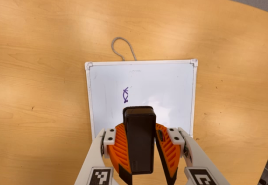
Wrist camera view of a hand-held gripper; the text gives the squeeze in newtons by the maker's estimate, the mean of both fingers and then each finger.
{"total": 9.6, "left": 9.4, "right": 9.7}